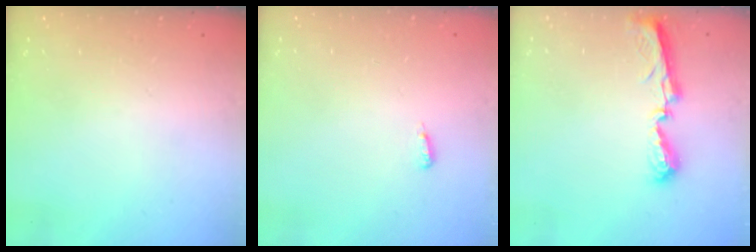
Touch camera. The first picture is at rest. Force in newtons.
{"total": 3.6, "press": 2.7, "slide": 2.4}
{"total": 8.9, "press": 8.9, "slide": 0.2}